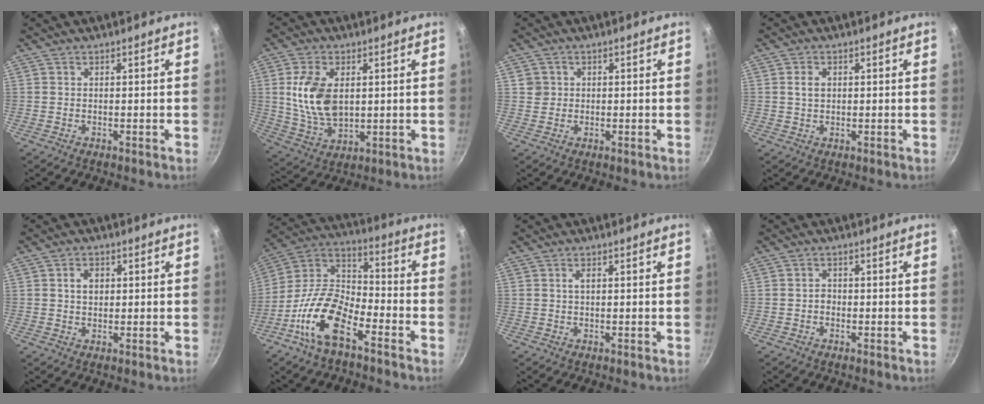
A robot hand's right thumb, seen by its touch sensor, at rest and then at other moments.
{"total": 12.1, "force": [2.0, 7.4, 9.4], "torque": [-0.168, -0.019, 0.046]}
{"total": 2.3, "force": [0.2, 2.3, 0.4], "torque": [0.004, 0.009, 0.002]}
{"total": 2.5, "force": [0.5, 1.8, 1.6], "torque": [-0.022, 0.002, 0.010]}
{"total": 3.3, "force": [0.7, 2.5, 2.1], "torque": [-0.019, 0.003, 0.011]}
{"total": 16.0, "force": [-8.6, 7.3, 11.3], "torque": [-0.208, 0.070, -0.186]}
{"total": 1.4, "force": [0.3, 0.8, 1.2], "torque": [-0.018, 0.005, 0.004]}
{"total": 1.4, "force": [-0.4, 1.1, 0.6], "torque": [-0.003, 0.008, -0.007]}